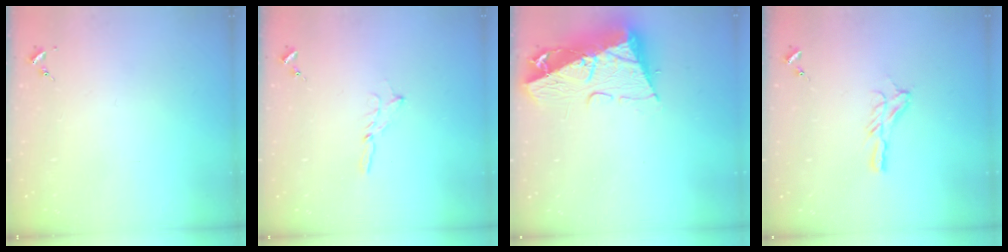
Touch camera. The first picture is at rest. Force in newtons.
{"total": 1.8, "press": 1.7, "slide": 0.2}
{"total": 17.4, "press": 17.3, "slide": 1.6}
{"total": 7.7, "press": 7.7, "slide": 0.2}